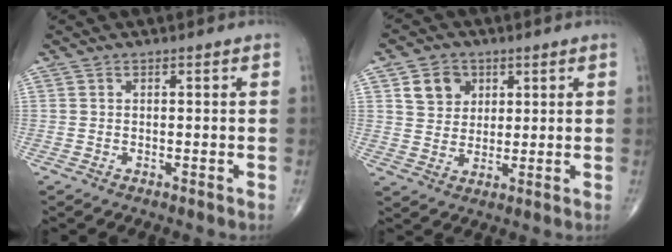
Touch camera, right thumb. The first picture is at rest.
{"total": 6.7, "force": [2.7, 5.6, 2.5], "torque": [-0.016, -0.010, 0.048]}